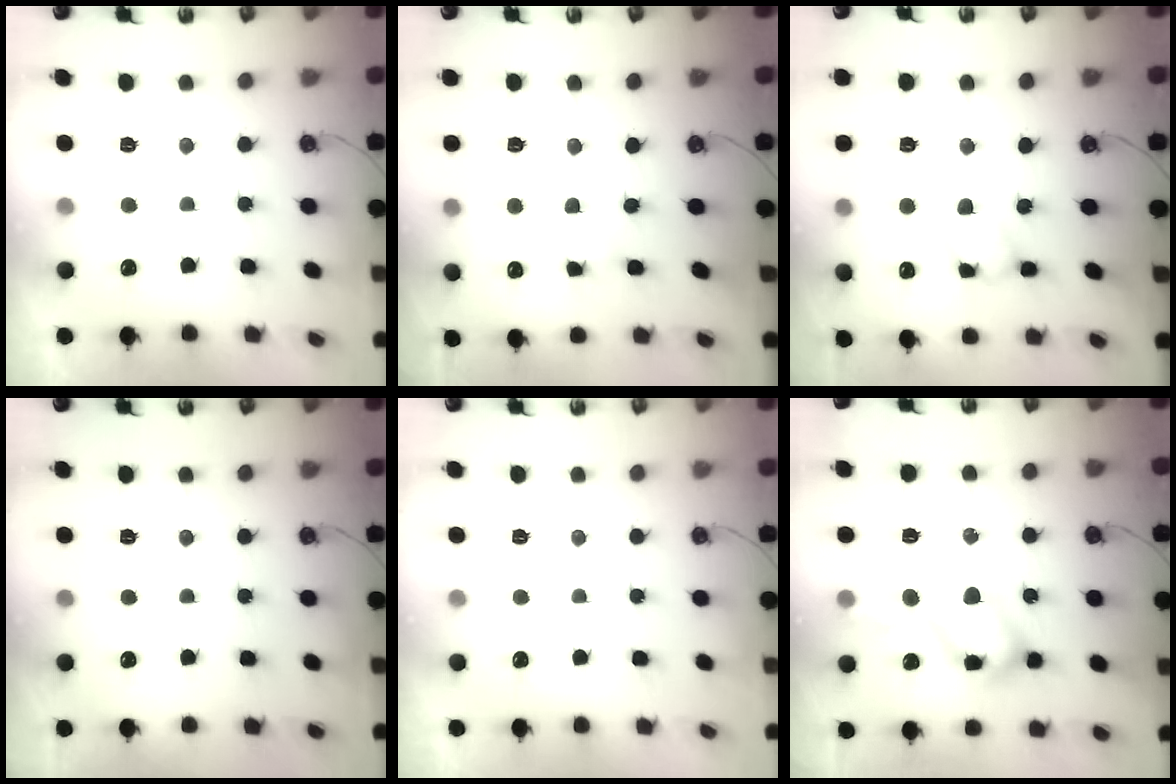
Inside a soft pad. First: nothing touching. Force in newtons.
{"total": 2.9, "press": 2.9, "slide": 0.4}
{"total": 12.4, "press": 12.4, "slide": 1.0}
{"total": 0.0}
{"total": 0.0}
{"total": 20.1, "press": 20.0, "slide": 1.8}